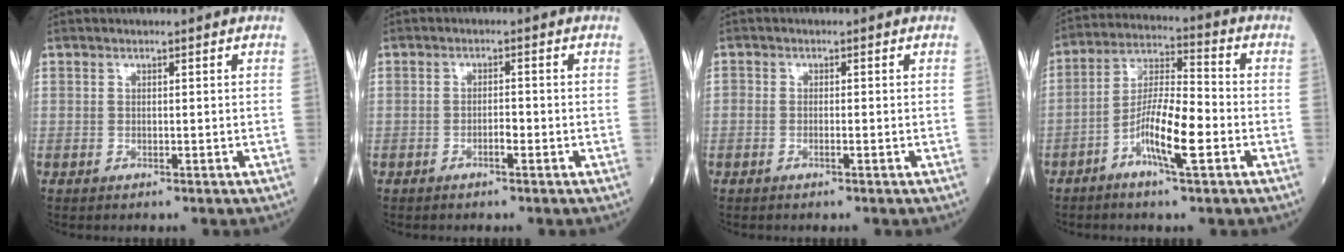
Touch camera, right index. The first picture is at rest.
{"total": 1.8, "force": [-0.8, 0.4, 1.6], "torque": [-0.026, 0.002, -0.016]}
{"total": 1.2, "force": [-0.5, 0.3, 1.0], "torque": [-0.017, 0.001, -0.010]}
{"total": 9.9, "force": [-3.8, 1.4, 9.0], "torque": [-0.173, 0.007, -0.072]}